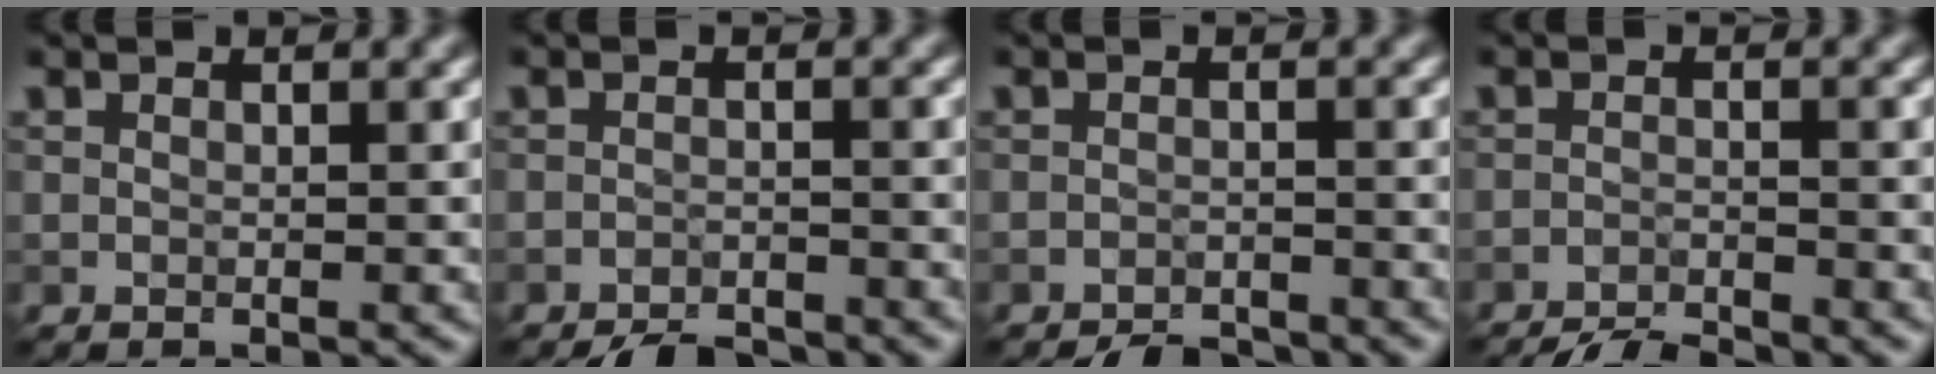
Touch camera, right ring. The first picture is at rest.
{"total": 3.7, "force": [-3.5, 0.7, 1.0], "torque": [-0.015, -0.003, -0.061]}
{"total": 3.4, "force": [-3.2, 0.6, 0.8], "torque": [-0.010, -0.002, -0.056]}
{"total": 4.8, "force": [-4.5, 0.5, 1.6], "torque": [-0.027, -0.008, -0.079]}